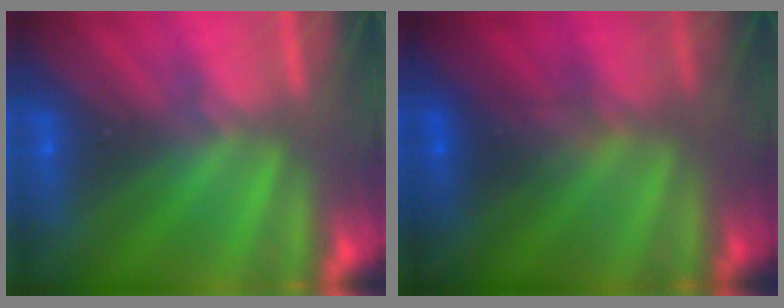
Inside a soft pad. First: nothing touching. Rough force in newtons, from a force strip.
{"total": 2.3}